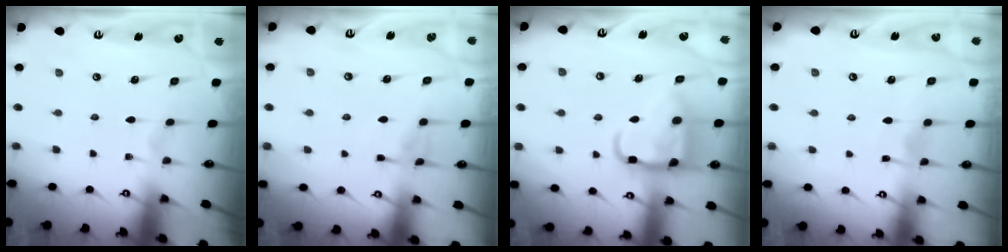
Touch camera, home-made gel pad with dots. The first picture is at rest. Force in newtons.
{"total": 4.6, "press": 4.5, "slide": 0.4}
{"total": 14.5, "press": 14.4, "slide": 1.5}
{"total": 3.4, "press": 3.4, "slide": 0.4}